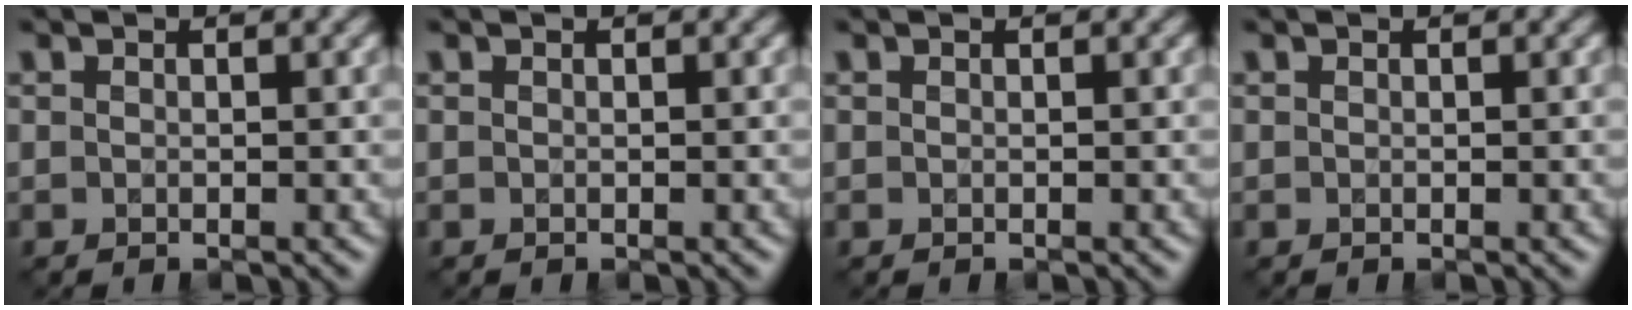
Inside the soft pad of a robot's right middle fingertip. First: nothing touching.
{"total": 0.0}
{"total": 0.0}
{"total": 0.0}